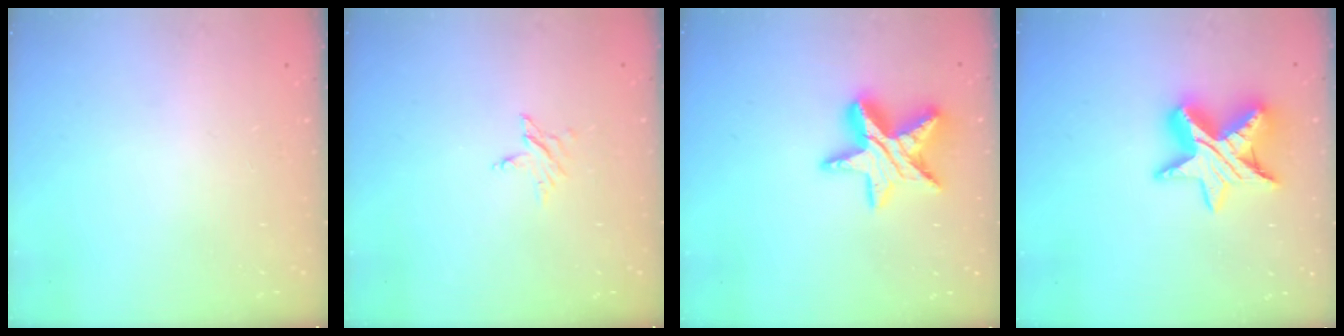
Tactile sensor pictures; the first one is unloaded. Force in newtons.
{"total": 2.8, "press": 2.8, "slide": 0.1}
{"total": 14.8, "press": 14.8, "slide": 1.1}
{"total": 13.9, "press": 13.9, "slide": 0.6}